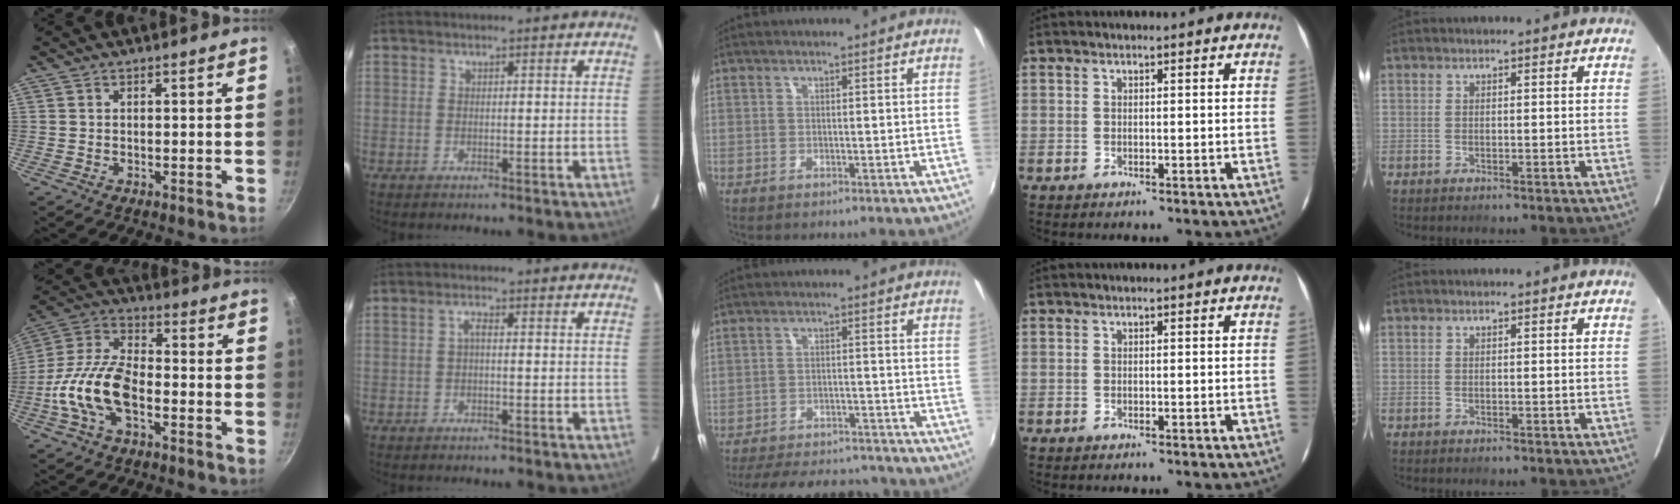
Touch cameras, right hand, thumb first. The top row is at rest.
{"thumb": {"total": 15.2, "force": [-4.6, 7.9, 12.2], "torque": [-0.223, 0.042, -0.105]}, "index": {"total": 1.3, "force": [-0.3, 0.4, 1.2], "torque": [-0.023, 0.007, -0.006]}, "middle": {"total": 22.0, "force": [-19.1, 7.1, 8.2], "torque": [-0.176, 0.013, -0.244]}}